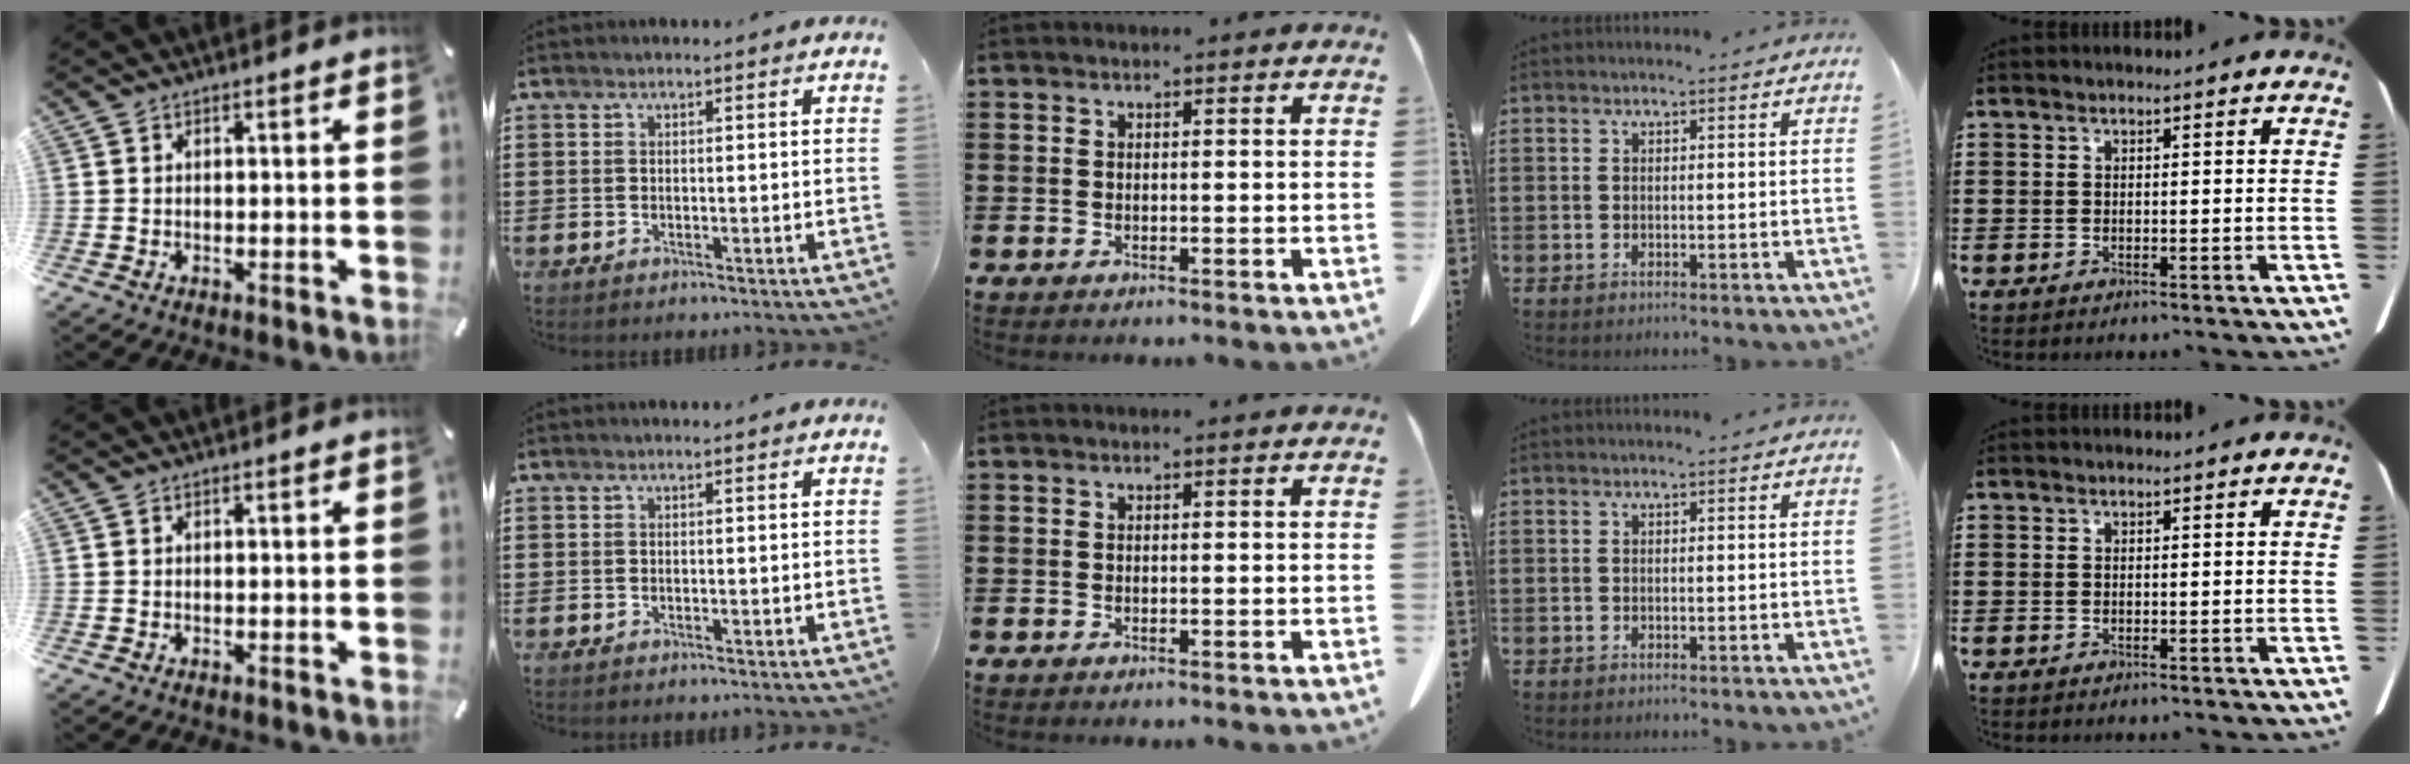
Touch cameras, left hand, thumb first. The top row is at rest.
{}